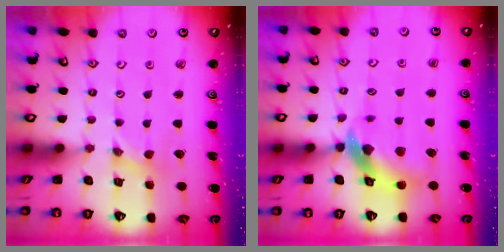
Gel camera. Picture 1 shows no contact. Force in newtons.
{"total": 11.8, "press": 11.7, "slide": 1.6}